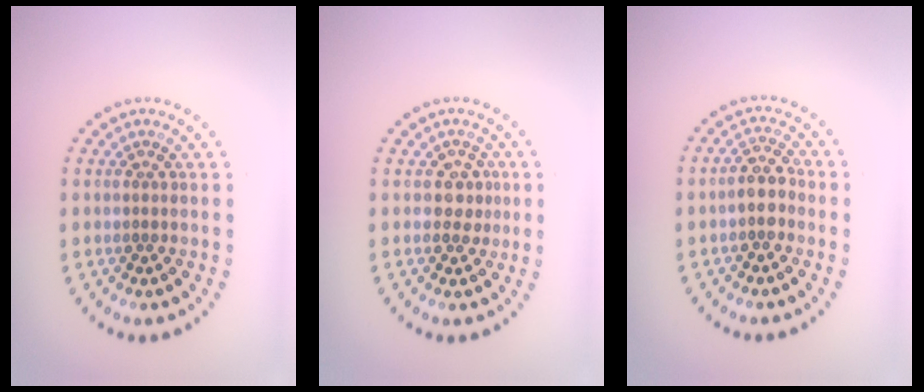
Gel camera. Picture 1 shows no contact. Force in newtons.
{"total": 2.1, "press": 1.9, "slide": 1.0}
{"total": 2.3, "press": 2.1, "slide": 1.1}